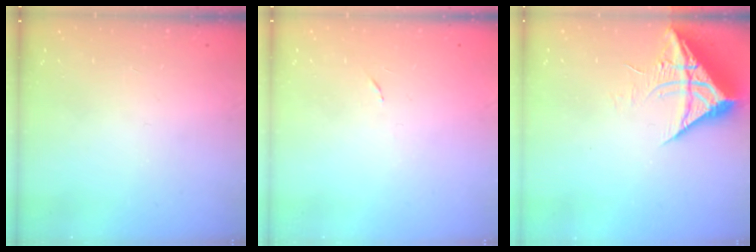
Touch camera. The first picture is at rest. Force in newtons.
{"total": 3.5, "press": 3.3, "slide": 1.2}
{"total": 10.3, "press": 10.3, "slide": 1.1}